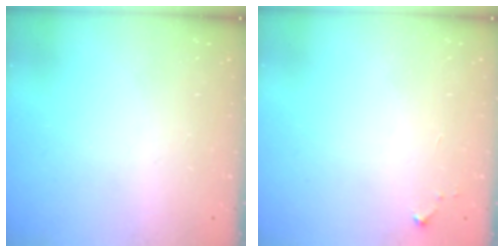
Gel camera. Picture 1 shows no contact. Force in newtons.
{"total": 2.6, "press": 2.6, "slide": 0.4}